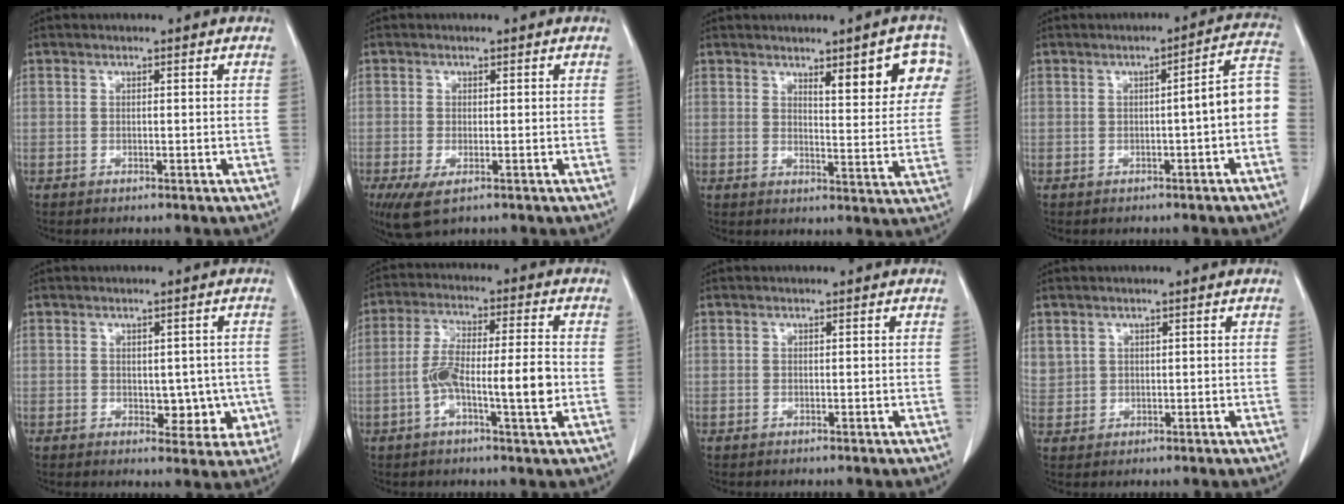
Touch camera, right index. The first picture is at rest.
{"total": 4.9, "force": [-2.5, 2.0, 3.7], "torque": [-0.072, -0.014, -0.038]}
{"total": 8.9, "force": [4.6, 1.8, 7.3], "torque": [-0.086, 0.002, 0.059]}
{"total": 6.9, "force": [-1.2, 0.3, 6.7], "torque": [-0.075, 0.026, -0.023]}
{"total": 5.4, "force": [-0.6, 3.5, 4.0], "torque": [-0.029, 0.008, 0.006]}
{"total": 9.8, "force": [-2.1, 1.2, 9.5], "torque": [-0.175, 0.014, -0.036]}
{"total": 0.0}
{"total": 3.0, "force": [1.6, 2.5, 0.5], "torque": [-0.003, 0.010, 0.041]}